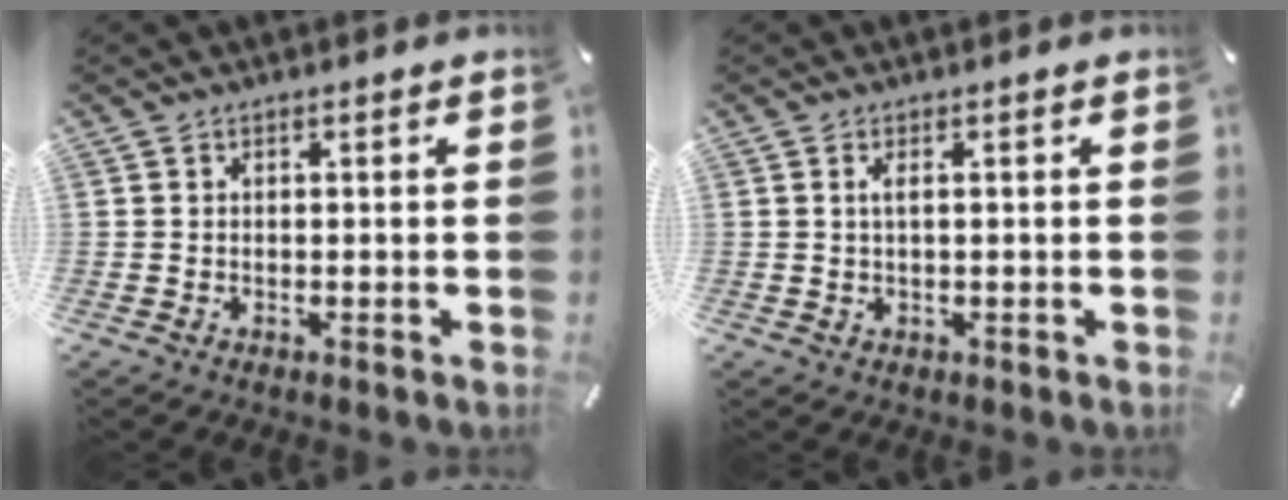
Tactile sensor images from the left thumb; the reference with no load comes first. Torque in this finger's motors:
{"motor_torque": [0.06, -0.09, 0.12, 0.07, 0.01]}